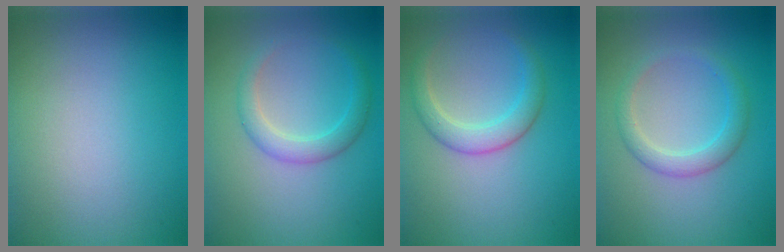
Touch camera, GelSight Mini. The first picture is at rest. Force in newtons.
{"total": 2.5, "press": 2.5, "slide": 0.1}
{"total": 2.9, "press": 2.9, "slide": 0.3}
{"total": 2.4, "press": 2.4, "slide": 0.1}